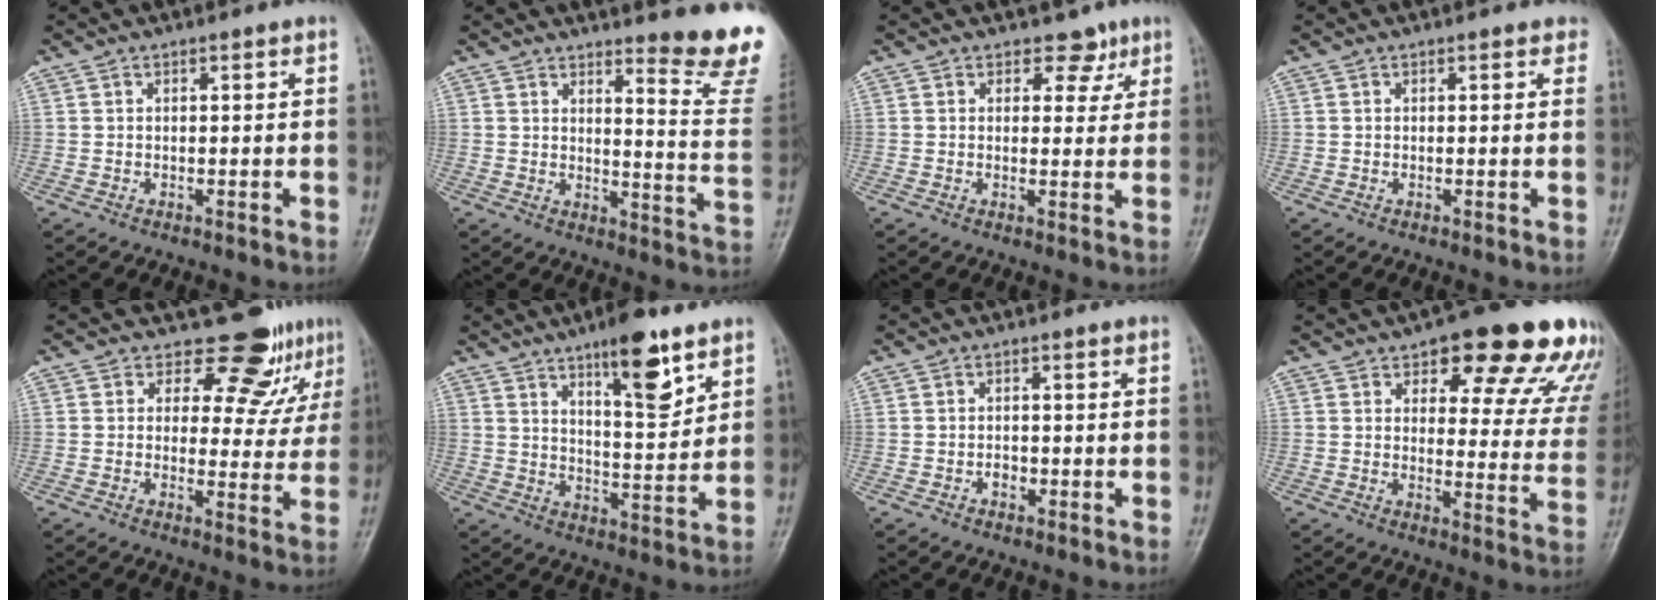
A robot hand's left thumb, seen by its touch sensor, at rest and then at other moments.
{"total": 13.2, "force": [11.6, 0.8, 6.2], "torque": [-0.055, -0.139, 0.130]}
{"total": 3.9, "force": [2.4, 2.9, 1.0], "torque": [0.022, -0.008, 0.029]}
{"total": 1.3, "force": [0.9, 0.7, 0.6], "torque": [0.009, -0.002, -0.002]}
{"total": 8.7, "force": [7.1, 4.5, 2.3], "torque": [0.016, -0.052, 0.078]}
{"total": 12.1, "force": [7.4, 3.8, 8.8], "torque": [-0.109, -0.045, 0.118]}
{"total": 1.6, "force": [-0.7, 1.3, 0.7], "torque": [0.000, 0.007, -0.013]}
{"total": 20.2, "force": [13.4, 7.5, 13.1], "torque": [-0.103, -0.055, 0.155]}